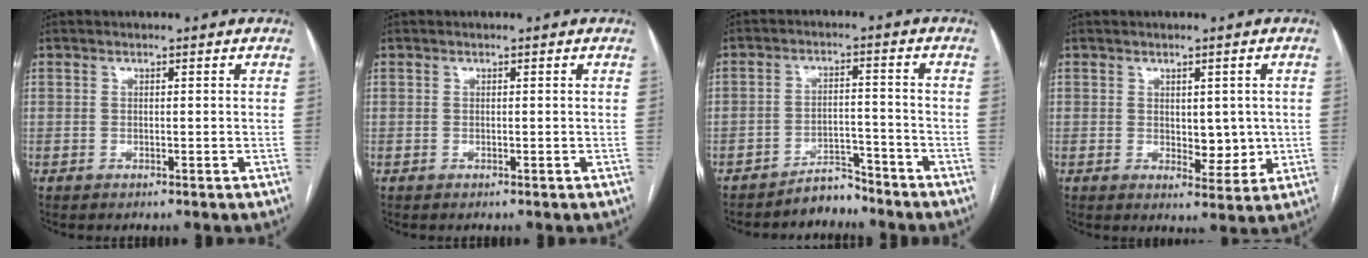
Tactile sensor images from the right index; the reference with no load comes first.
{"total": 0.0}
{"total": 4.2, "force": [-4.0, 1.3, 0.2], "torque": [0.000, 0.003, -0.066]}
{"total": 4.7, "force": [0.3, 2.7, 3.8], "torque": [-0.046, -0.006, 0.013]}